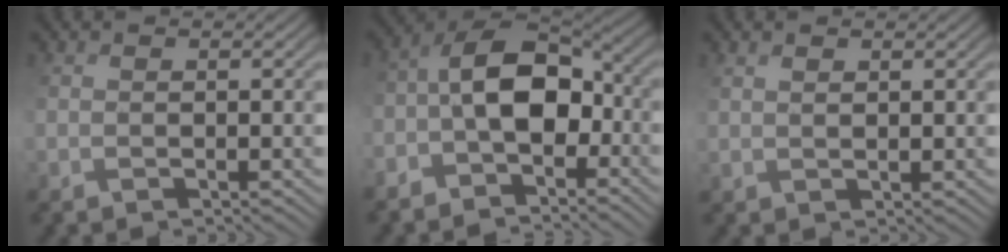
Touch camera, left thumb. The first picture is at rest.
{"total": 8.8, "force": [-2.9, 4.5, 7.1], "torque": [-0.135, 0.009, -0.063]}
{"total": 2.0, "force": [2.0, 0.2, -0.1], "torque": [0.002, 0.008, 0.044]}